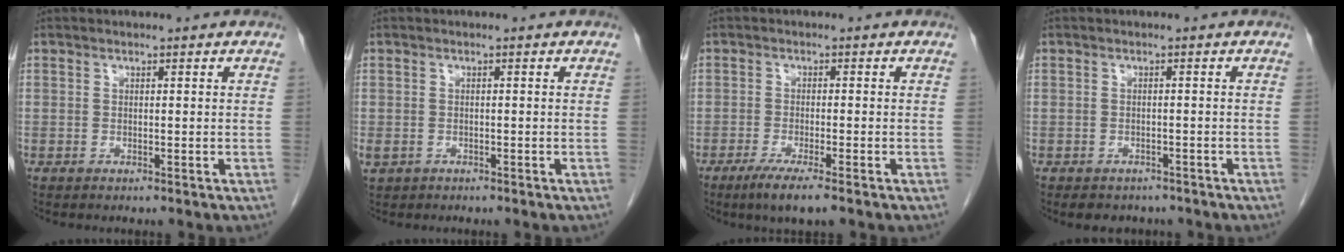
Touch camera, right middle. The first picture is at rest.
{"total": 2.1, "force": [-1.0, 1.6, 0.7], "torque": [-0.016, 0.000, -0.011]}
{"total": 5.0, "force": [-3.3, 0.2, 3.8], "torque": [-0.069, -0.014, -0.056]}
{"total": 4.6, "force": [-3.8, 2.4, 1.0], "torque": [-0.009, 0.006, -0.045]}